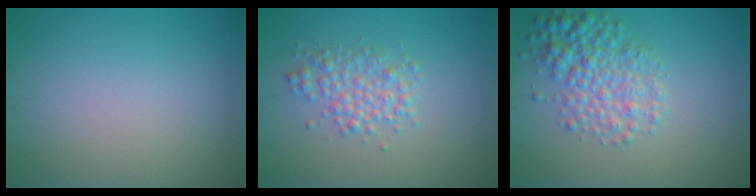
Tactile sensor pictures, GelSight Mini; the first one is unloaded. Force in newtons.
{"total": 2.8, "press": 2.8, "slide": 0.0}
{"total": 4.4, "press": 4.4, "slide": 0.1}